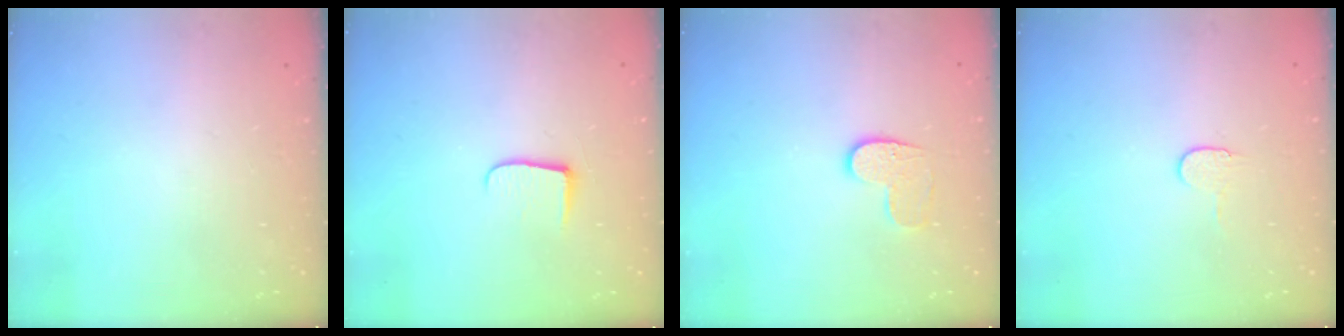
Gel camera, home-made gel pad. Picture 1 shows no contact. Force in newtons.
{"total": 7.4, "press": 7.4, "slide": 0.6}
{"total": 6.6, "press": 6.6, "slide": 0.3}
{"total": 4.1, "press": 4.1, "slide": 0.4}